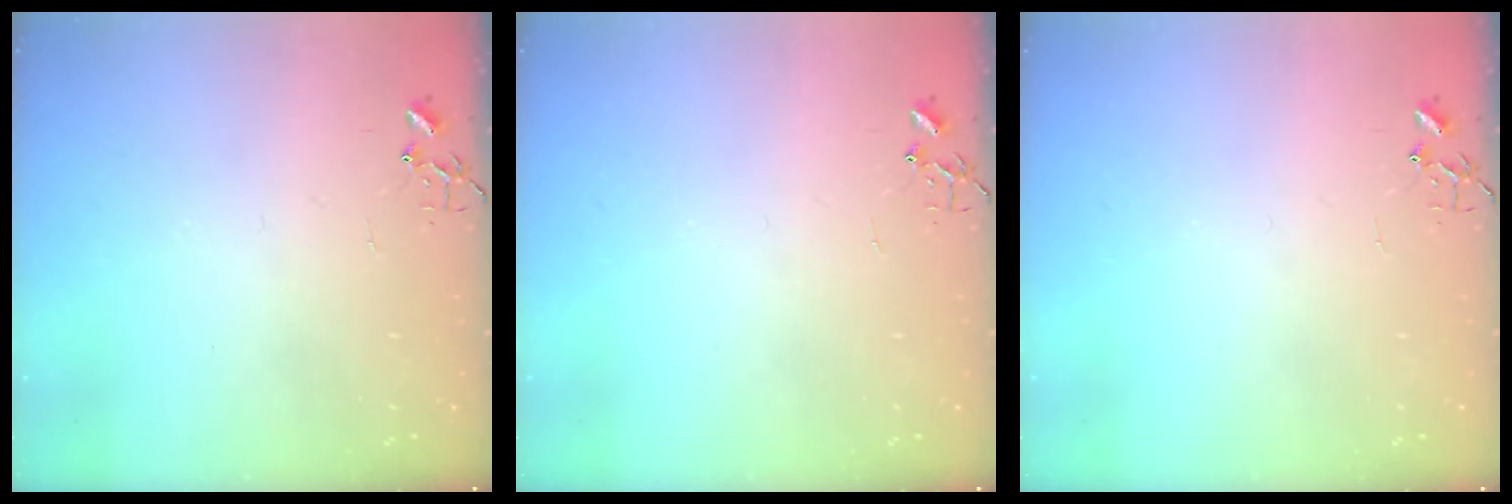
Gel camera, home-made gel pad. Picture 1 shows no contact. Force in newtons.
{"total": 0.0}
{"total": 0.0}